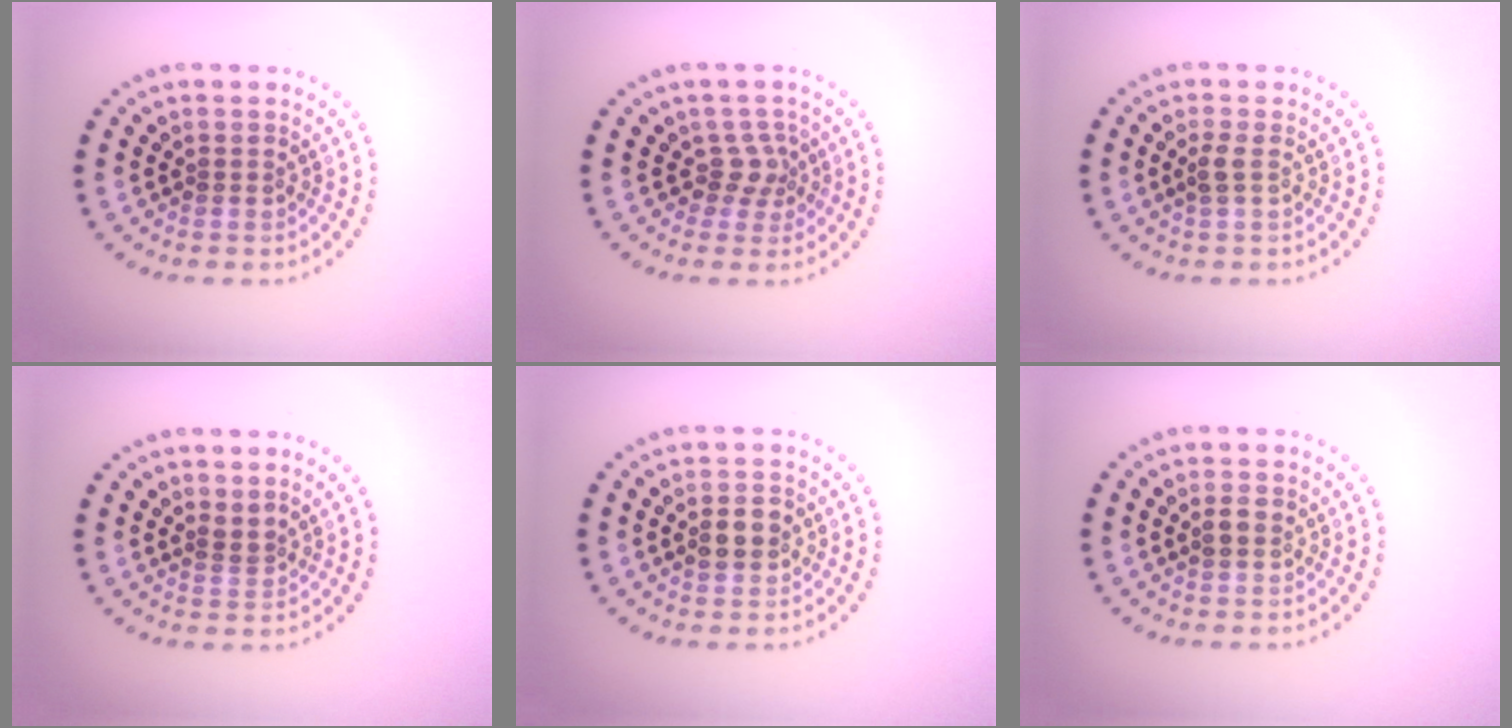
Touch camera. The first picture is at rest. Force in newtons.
{"total": 2.0, "press": 1.3, "slide": 1.5}
{"total": 1.1, "press": 1.0, "slide": 0.5}
{"total": 1.1, "press": 0.6, "slide": 0.9}
{"total": 2.9, "press": 2.9, "slide": 0.1}
{"total": 1.4, "press": 1.4, "slide": 0.2}